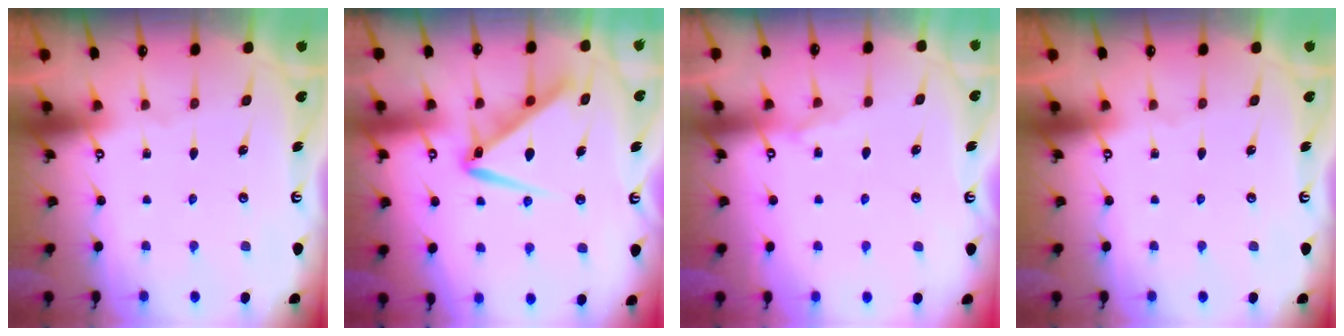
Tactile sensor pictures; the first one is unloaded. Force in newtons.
{"total": 10.9, "press": 10.8, "slide": 1.0}
{"total": 4.0, "press": 4.0, "slide": 0.5}
{"total": 0.0}